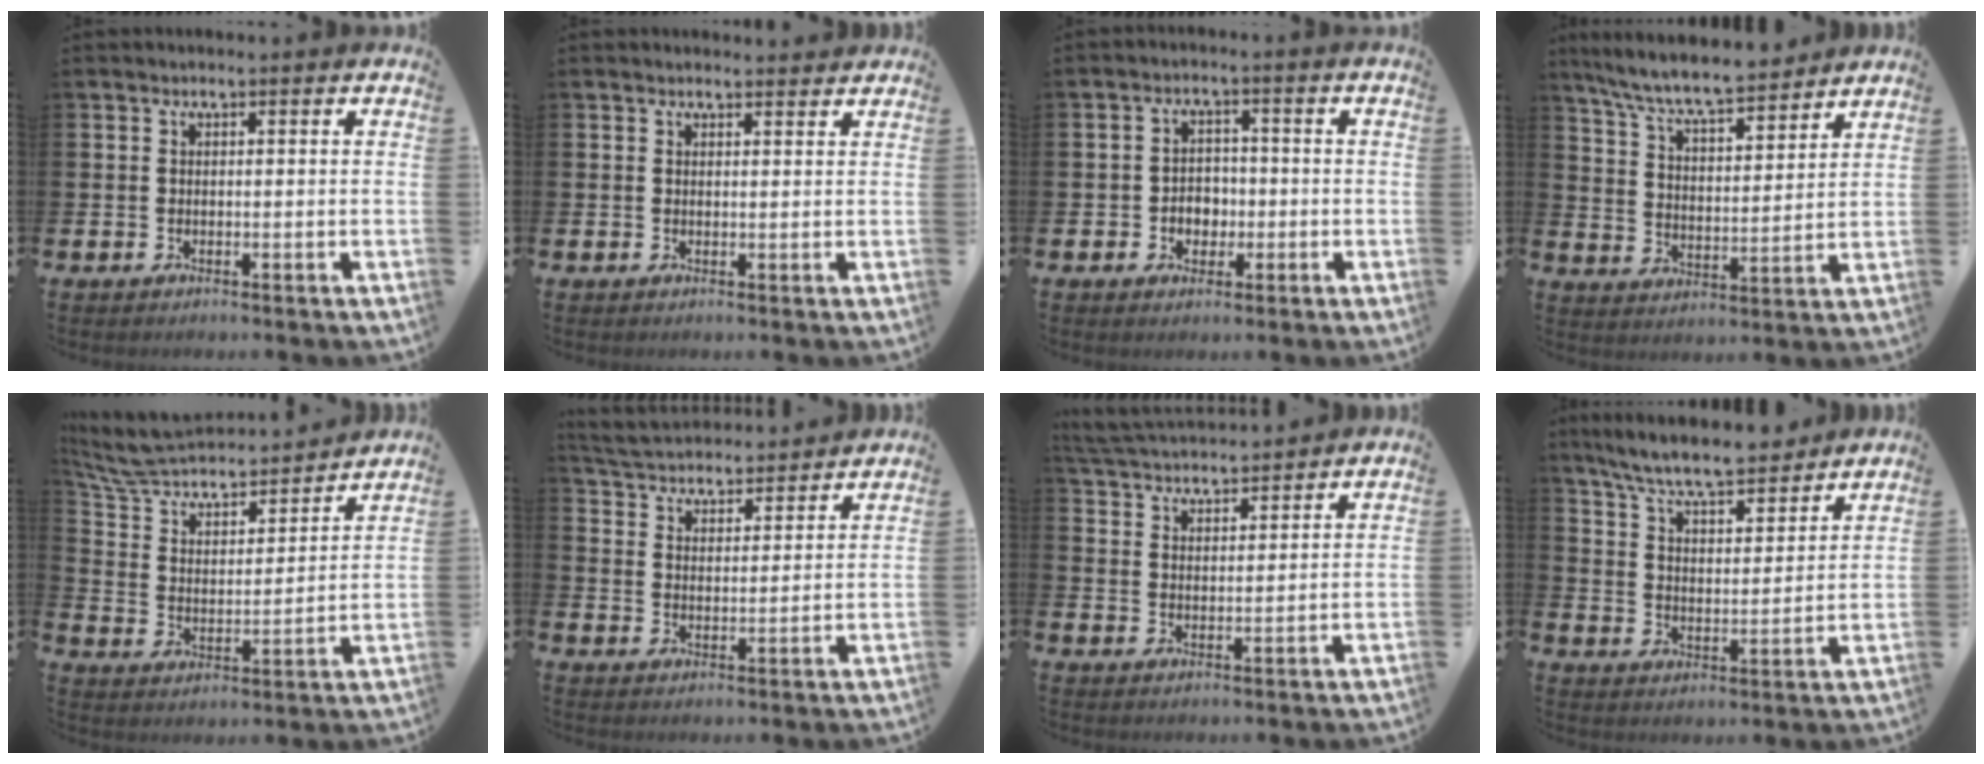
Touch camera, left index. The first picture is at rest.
{"total": 1.3, "force": [1.3, 0.3, 0.0], "torque": [0.006, -0.003, 0.022]}
{"total": 3.0, "force": [-0.8, 2.6, 1.2], "torque": [-0.021, 0.003, -0.023]}
{"total": 8.2, "force": [7.7, 0.9, 2.7], "torque": [-0.088, -0.047, 0.136]}
{"total": 6.8, "force": [6.3, 2.2, 1.3], "torque": [-0.065, -0.050, 0.107]}
{"total": 4.8, "force": [4.8, 0.7, 0.0], "torque": [-0.026, -0.037, 0.082]}
{"total": 4.8, "force": [4.8, 0.4, 0.0], "torque": [-0.022, -0.030, 0.085]}
{"total": 8.3, "force": [7.7, 1.0, 2.9], "torque": [-0.091, -0.043, 0.137]}